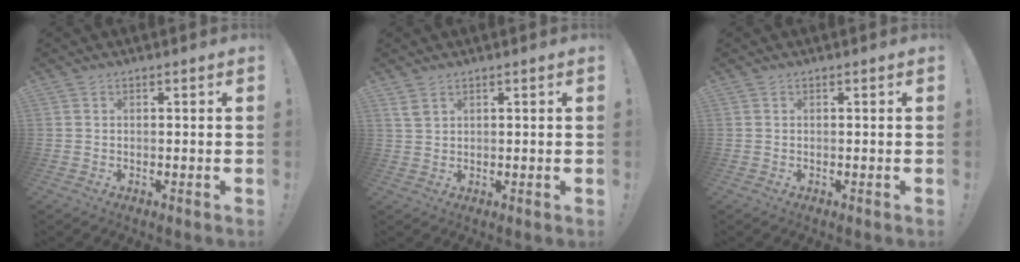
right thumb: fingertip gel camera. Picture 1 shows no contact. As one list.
[{"total": 2.7, "force": [1.7, 1.2, 1.8], "torque": [-0.036, -0.004, 0.032]}, {"total": 0.0}]